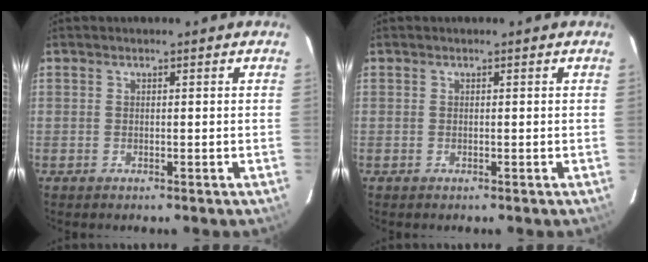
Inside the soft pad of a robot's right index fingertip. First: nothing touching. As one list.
[{"total": 0.0}]